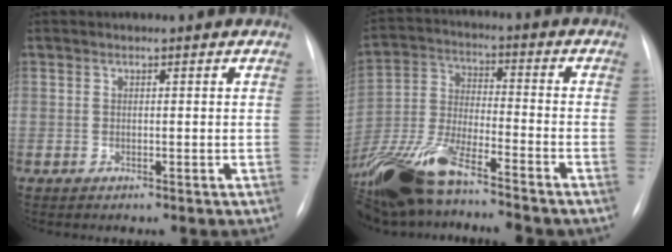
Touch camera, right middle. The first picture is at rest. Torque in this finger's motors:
{"motor_torque": [1.09, -1.05, 0.34, 0.20]}